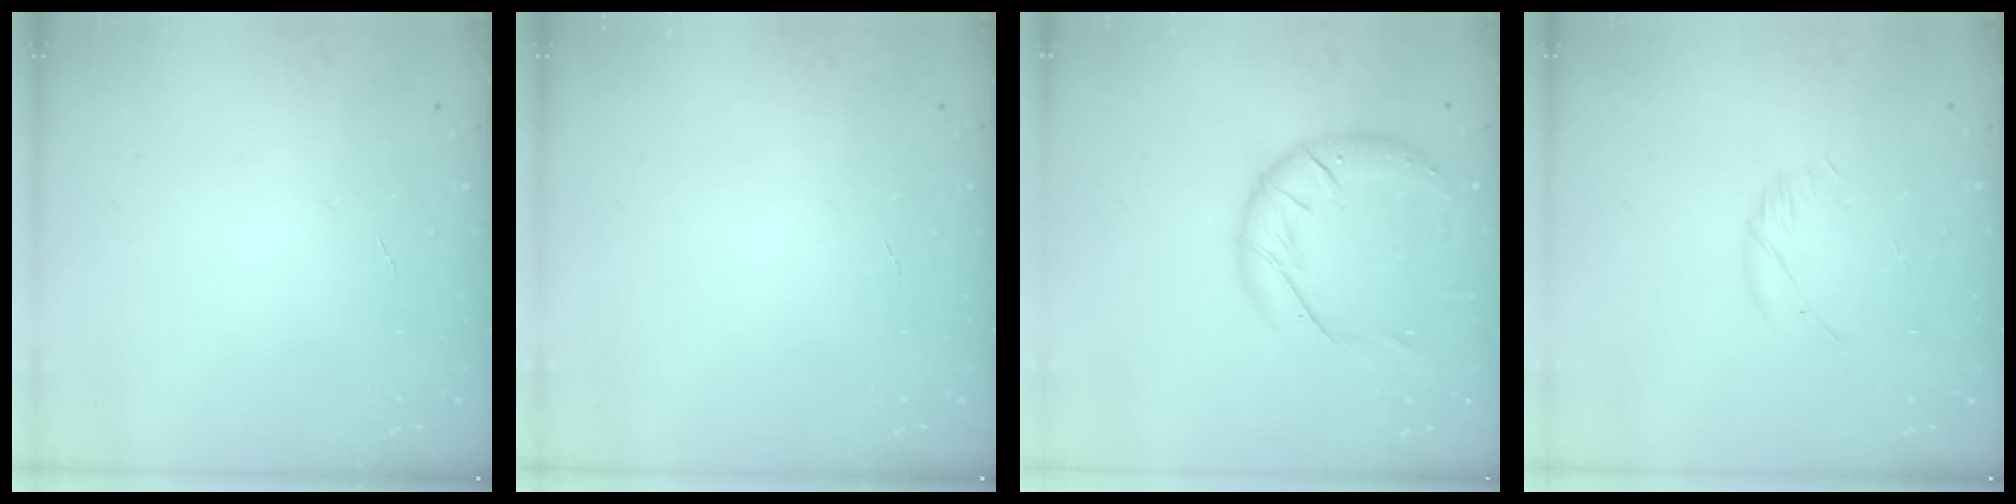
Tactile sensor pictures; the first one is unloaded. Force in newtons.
{"total": 0.0}
{"total": 15.3, "press": 15.2, "slide": 1.9}
{"total": 4.3, "press": 4.2, "slide": 1.2}